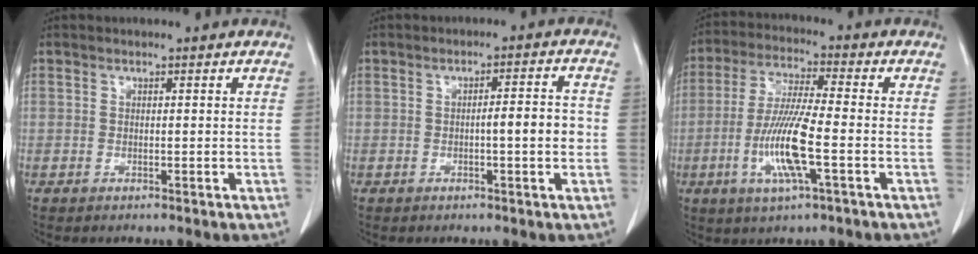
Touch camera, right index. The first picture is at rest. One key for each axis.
{"total": 4.6, "fx": -0.7, "fy": 0.6, "fz": 4.5, "tx": -0.065, "ty": 0.007, "tz": -0.009}
{"total": 11.2, "fx": -3.2, "fy": 0.9, "fz": 10.7, "tx": -0.218, "ty": -0.012, "tz": -0.063}